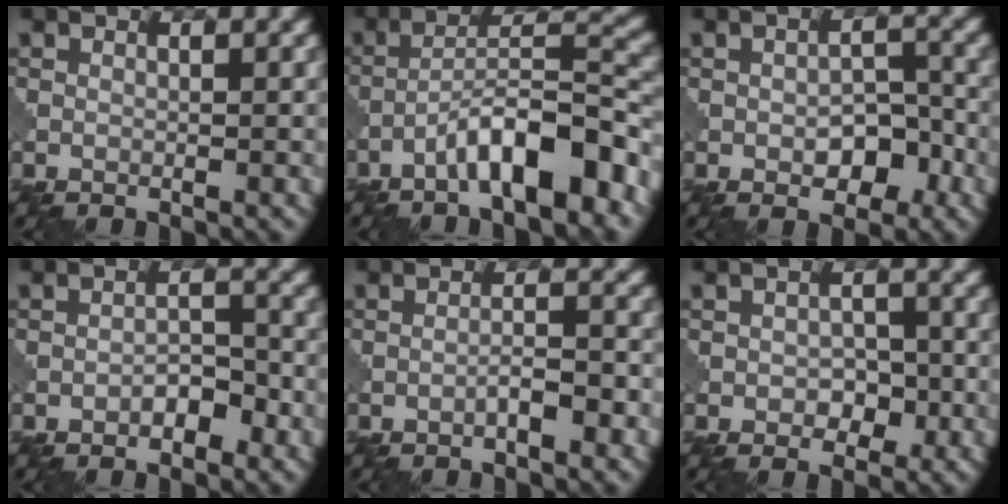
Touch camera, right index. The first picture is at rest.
{"total": 8.0, "force": [-4.6, 1.7, 6.3], "torque": [-0.106, 0.020, -0.079]}
{"total": 3.8, "force": [-1.3, 2.1, 2.8], "torque": [-0.040, 0.003, -0.017]}
{"total": 2.1, "force": [-1.2, 1.0, 1.5], "torque": [-0.021, 0.007, -0.021]}
{"total": 2.1, "force": [-1.1, 0.3, 1.8], "torque": [-0.029, 0.008, -0.021]}
{"total": 2.2, "force": [-0.5, 1.6, 1.4], "torque": [-0.019, -0.004, -0.010]}